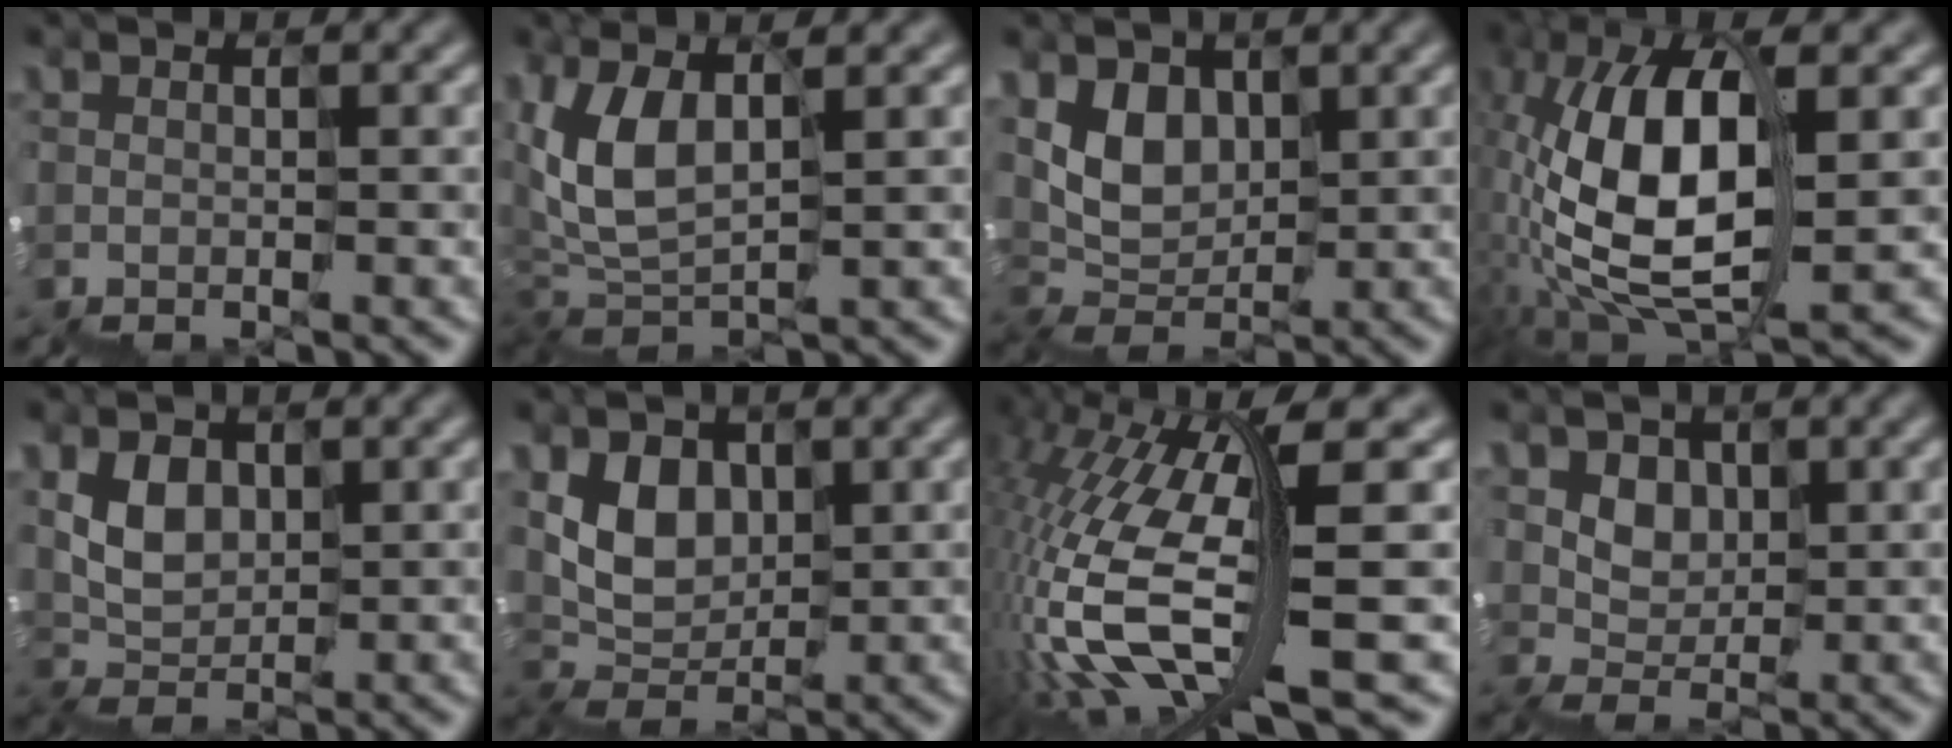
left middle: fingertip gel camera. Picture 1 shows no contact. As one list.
[{"total": 4.1, "force": [1.8, 2.8, 2.4], "torque": [-0.074, 0.002, 0.036]}, {"total": 3.3, "force": [1.9, 2.5, 0.9], "torque": [-0.020, 0.001, 0.034]}, {"total": 11.1, "force": [1.0, 5.4, 9.6], "torque": [-0.198, 0.020, 0.011]}, {"total": 2.5, "force": [1.4, 1.9, 0.7], "torque": [-0.021, 0.008, 0.026]}, {"total": 3.4, "force": [1.7, 2.8, 1.0], "torque": [-0.020, 0.003, 0.029]}, {"total": 11.1, "force": [-2.5, 2.8, 10.5], "torque": [-0.242, 0.004, -0.033]}, {"total": 2.2, "force": [1.2, 1.8, -0.6], "torque": [0.006, 0.003, 0.021]}]